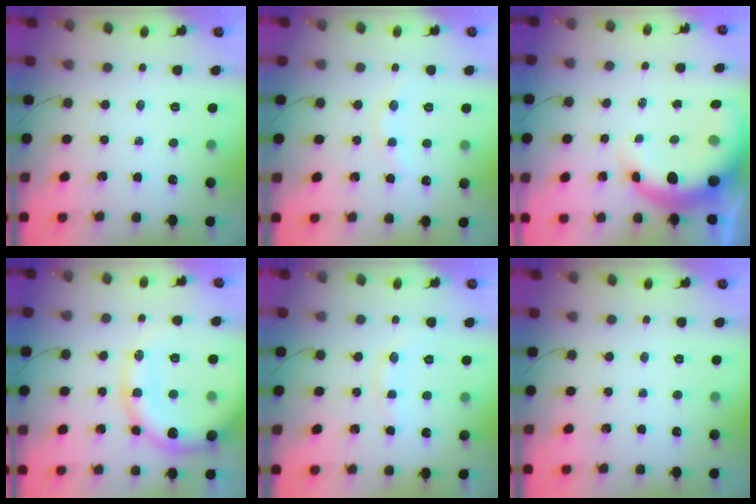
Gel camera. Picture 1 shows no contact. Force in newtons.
{"total": 5.2, "press": 5.1, "slide": 1.1}
{"total": 9.1, "press": 8.7, "slide": 2.4}
{"total": 19.4, "press": 19.0, "slide": 3.5}
{"total": 7.0, "press": 7.0, "slide": 0.8}
{"total": 0.0}